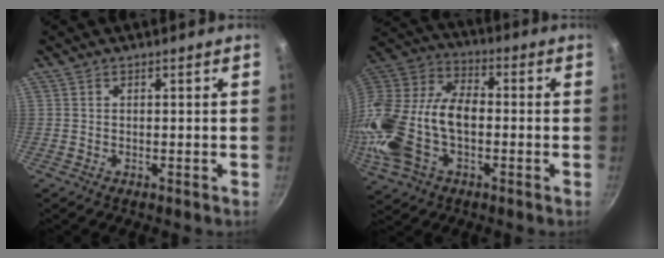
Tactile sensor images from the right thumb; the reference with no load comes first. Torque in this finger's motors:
{"motor_torque": [2.52, 2.48, 1.48, -1.29, 0.32]}